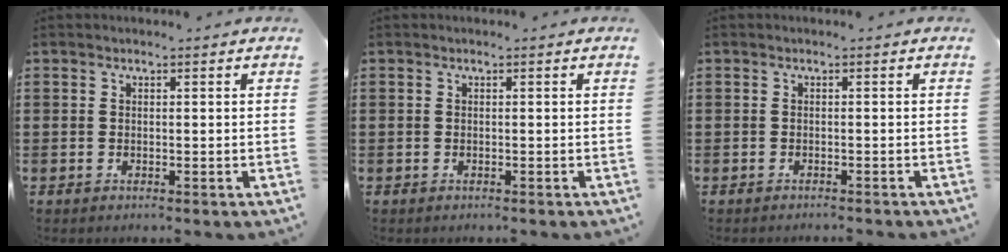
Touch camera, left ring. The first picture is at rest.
{"total": 0.0}
{"total": 0.6, "force": [-0.6, -0.1, 0.2], "torque": [-0.005, -0.002, -0.011]}